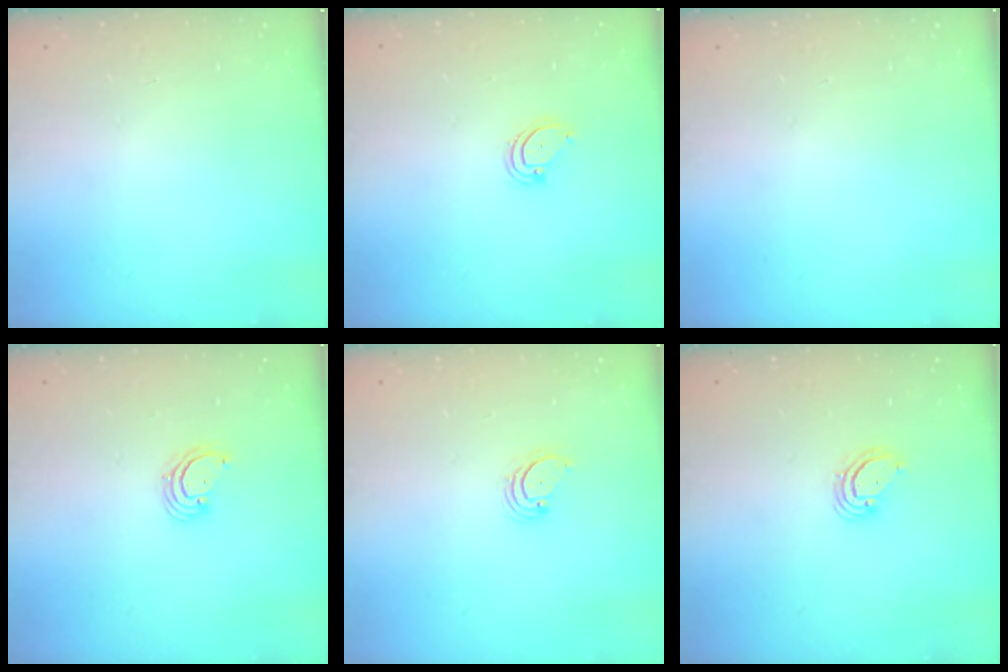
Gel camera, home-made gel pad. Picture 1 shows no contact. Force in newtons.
{"total": 4.0, "press": 4.0, "slide": 0.3}
{"total": 0.0}
{"total": 3.5, "press": 3.5, "slide": 0.1}
{"total": 2.7, "press": 2.7, "slide": 0.3}
{"total": 3.0, "press": 3.0, "slide": 0.2}